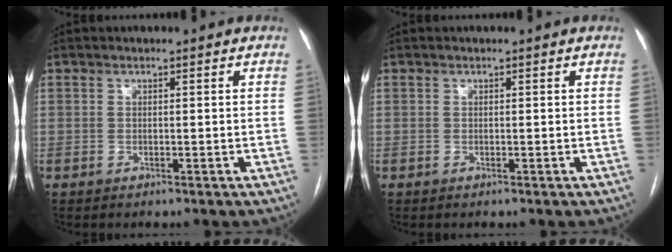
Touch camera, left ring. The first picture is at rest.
{"total": 0.0}